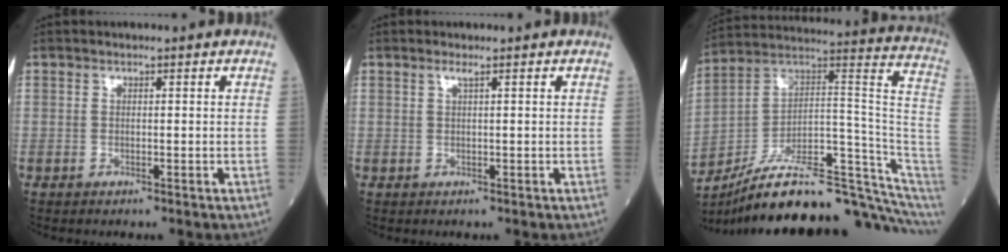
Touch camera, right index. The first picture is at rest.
{"total": 0.8, "force": [0.5, -0.2, 0.6], "torque": [-0.020, 0.003, 0.012]}
{"total": 24.7, "force": [-18.6, 3.6, 15.9], "torque": [-0.164, 0.062, -0.282]}